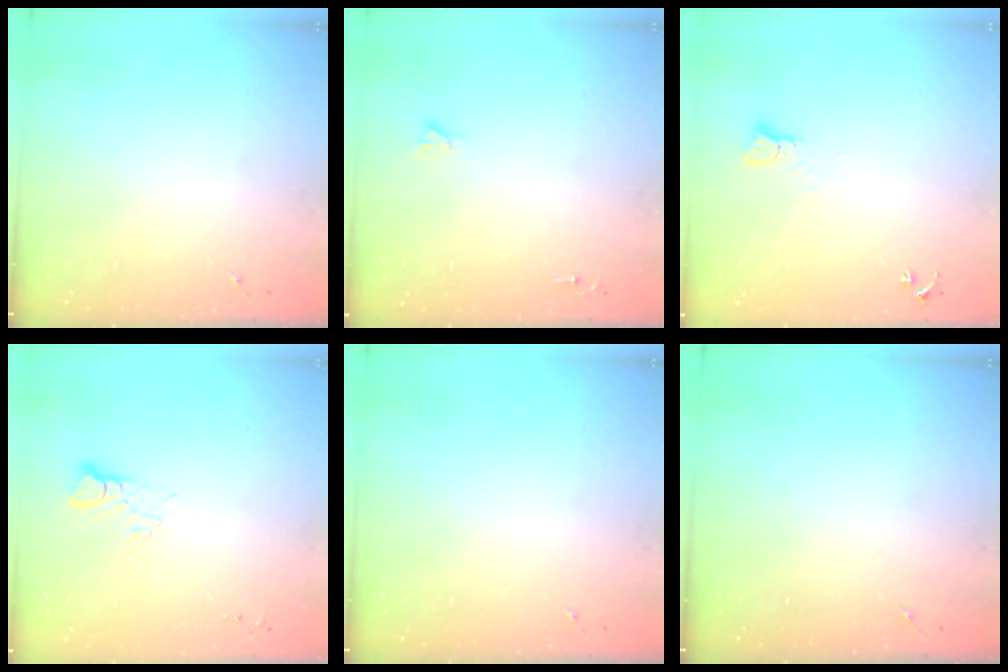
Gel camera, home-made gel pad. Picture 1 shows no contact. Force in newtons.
{"total": 1.8, "press": 1.8, "slide": 0.1}
{"total": 2.3, "press": 2.3, "slide": 0.2}
{"total": 3.9, "press": 3.9, "slide": 0.4}
{"total": 0.0}
{"total": 0.0}